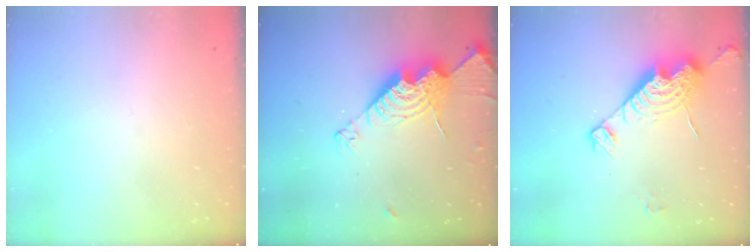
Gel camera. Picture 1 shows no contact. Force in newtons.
{"total": 15.6, "press": 15.6, "slide": 1.5}
{"total": 13.8, "press": 13.7, "slide": 1.3}